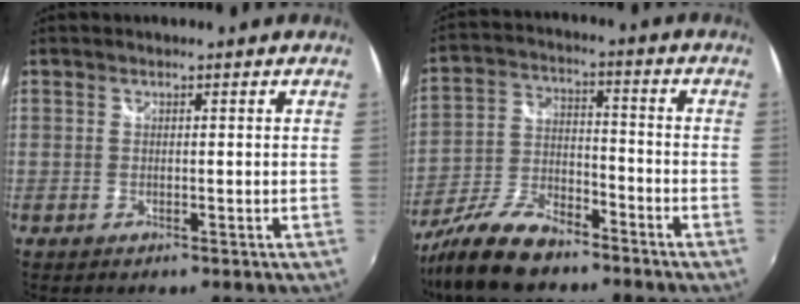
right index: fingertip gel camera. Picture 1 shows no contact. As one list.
[{"total": 13.8, "force": [-10.6, 5.0, 7.3], "torque": [-0.167, -0.012, -0.203]}]